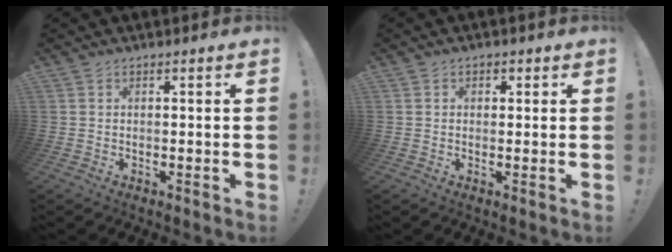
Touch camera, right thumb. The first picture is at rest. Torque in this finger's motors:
{"motor_torque": [-0.05, -0.11, -0.14, 0.16, 0.04]}